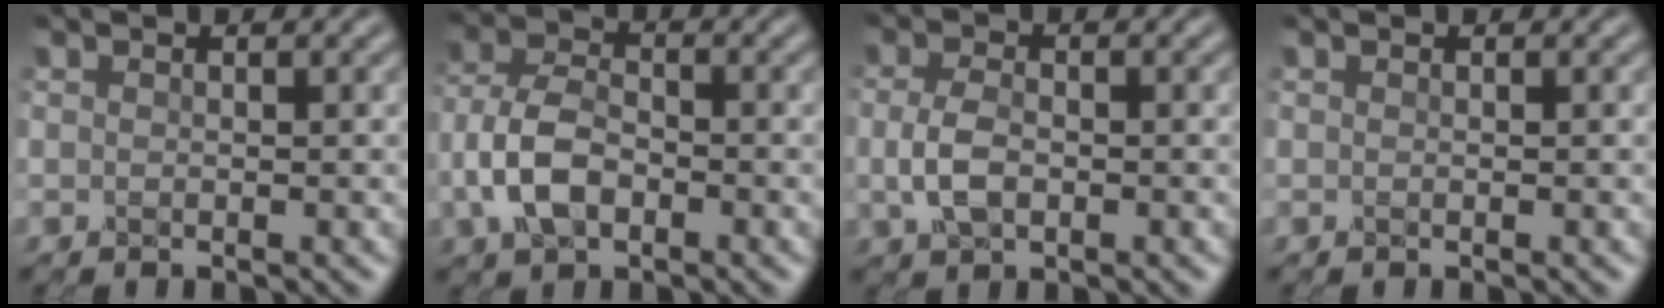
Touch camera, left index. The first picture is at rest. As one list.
[{"total": 4.8, "force": [-1.9, 2.7, 3.5], "torque": [-0.087, 0.008, -0.041]}, {"total": 2.8, "force": [-0.5, 1.5, 2.3], "torque": [-0.061, 0.002, -0.009]}, {"total": 0.0}]